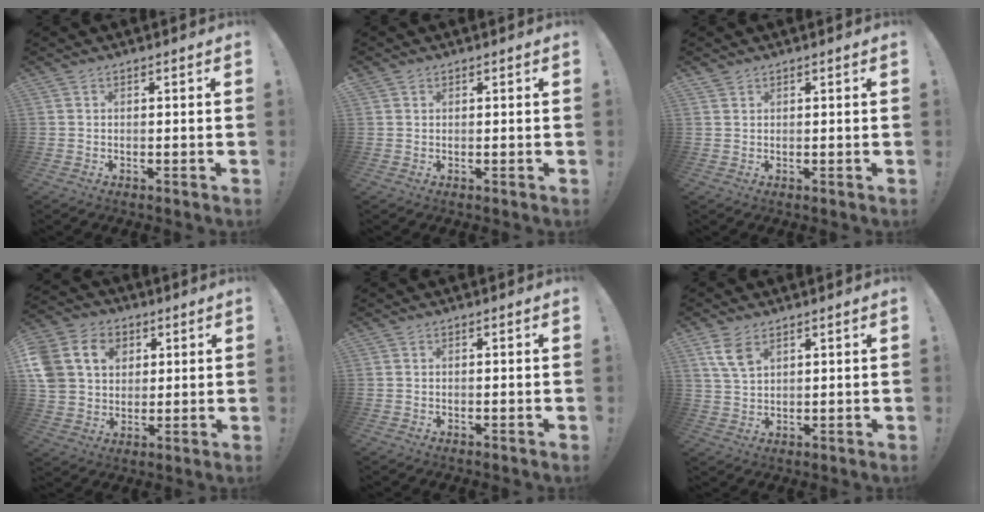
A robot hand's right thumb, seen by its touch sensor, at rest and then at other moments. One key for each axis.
{"total": 0.7, "fx": 0.5, "fy": 0.5, "fz": 0.2, "tx": 0.004, "ty": -0.002, "tz": 0.008}
{"total": 1.1, "fx": 0.9, "fy": 0.5, "fz": 0.1, "tx": 0.002, "ty": -0.005, "tz": 0.018}
{"total": 15.5, "fx": 4.8, "fy": 12.5, "fz": 7.9, "tx": -0.144, "ty": -0.010, "tz": 0.098}
{"total": 0.0}
{"total": 6.8, "fx": 3.8, "fy": 3.8, "fz": 4.2, "tx": -0.075, "ty": -0.011, "tz": 0.075}